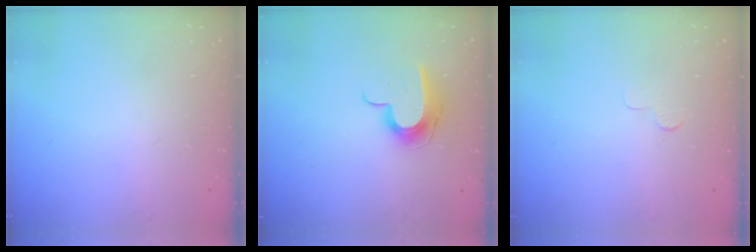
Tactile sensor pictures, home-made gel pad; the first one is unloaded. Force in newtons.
{"total": 10.2, "press": 10.2, "slide": 0.6}
{"total": 2.5, "press": 2.5, "slide": 0.2}